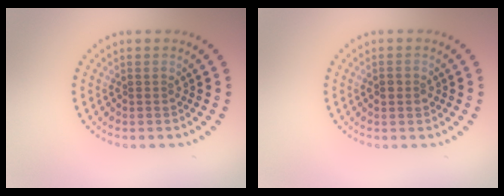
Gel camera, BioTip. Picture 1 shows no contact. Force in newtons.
{"total": 1.4, "press": 1.4, "slide": 0.2}